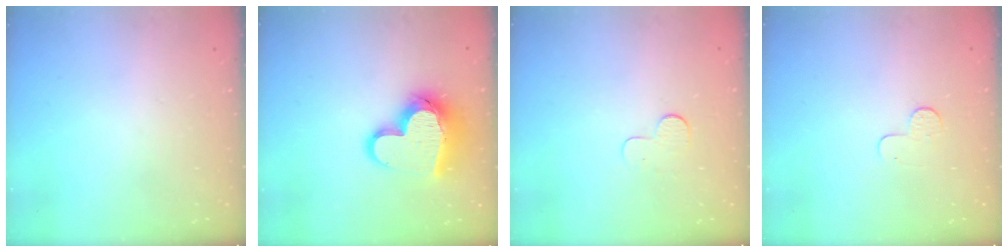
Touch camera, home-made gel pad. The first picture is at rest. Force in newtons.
{"total": 16.3, "press": 16.2, "slide": 1.8}
{"total": 6.0, "press": 6.0, "slide": 0.5}
{"total": 4.9, "press": 4.8, "slide": 0.5}